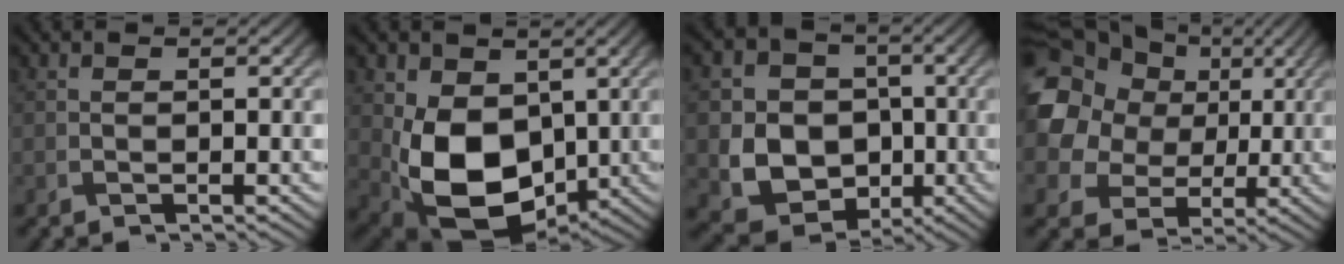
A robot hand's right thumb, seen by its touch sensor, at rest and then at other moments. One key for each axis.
{"total": 11.8, "fx": -0.1, "fy": 8.4, "fz": 8.4, "tx": -0.185, "ty": -0.027, "tz": 0.001}
{"total": 11.1, "fx": -1.8, "fy": 9.5, "fz": 5.5, "tx": -0.120, "ty": -0.025, "tz": -0.048}
{"total": 15.2, "fx": 5.3, "fy": 12.1, "fz": 7.5, "tx": -0.206, "ty": 0.041, "tz": 0.078}